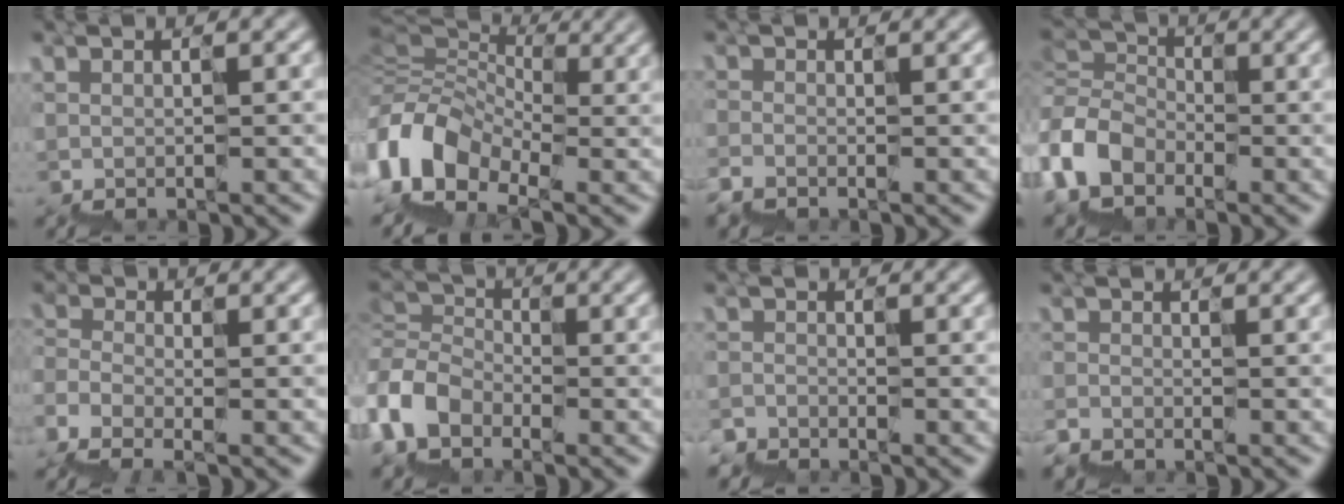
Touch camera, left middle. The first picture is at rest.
{"total": 6.0, "force": [-3.9, 4.2, 2.0], "torque": [-0.058, 0.005, -0.100]}
{"total": 1.0, "force": [-0.9, 0.1, -0.3], "torque": [0.030, 0.003, -0.025]}
{"total": 4.6, "force": [-4.2, 1.7, -1.0], "torque": [0.010, -0.005, -0.098]}
{"total": 3.1, "force": [-3.0, -0.4, -0.5], "torque": [0.010, -0.016, -0.067]}
{"total": 4.5, "force": [-4.2, 1.2, -1.2], "torque": [0.013, -0.008, -0.096]}
{"total": 2.6, "force": [-1.9, -0.4, -1.7], "torque": [0.032, -0.015, -0.046]}
{"total": 1.3, "force": [-1.2, 0.0, -0.5], "torque": [0.030, -0.003, -0.031]}